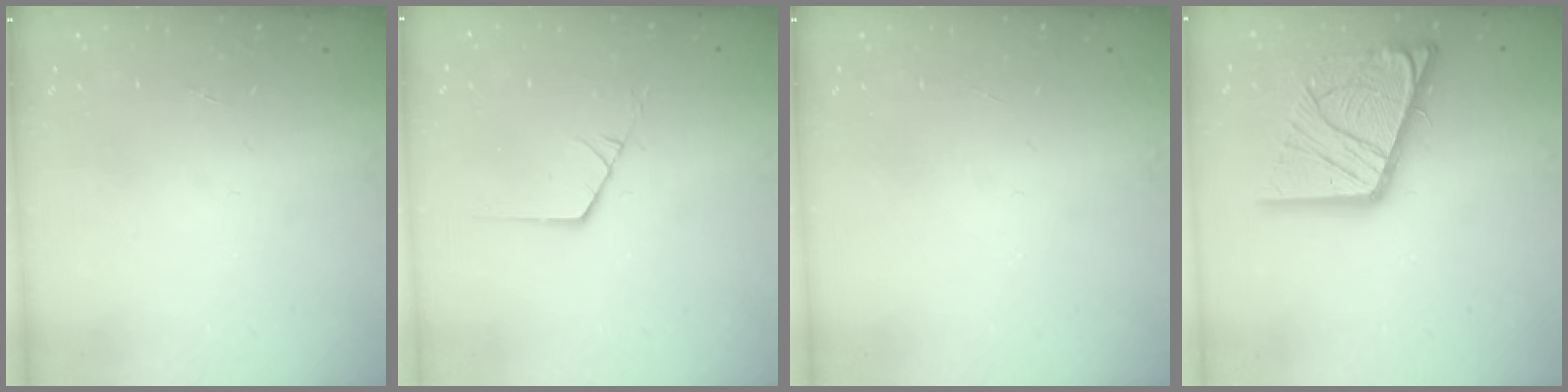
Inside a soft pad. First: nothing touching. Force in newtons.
{"total": 1.3, "press": 1.3, "slide": 0.1}
{"total": 0.0}
{"total": 21.7, "press": 21.6, "slide": 2.4}